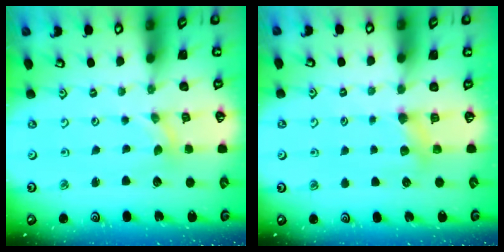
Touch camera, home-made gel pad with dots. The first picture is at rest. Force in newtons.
{"total": 4.1, "press": 4.0, "slide": 0.9}